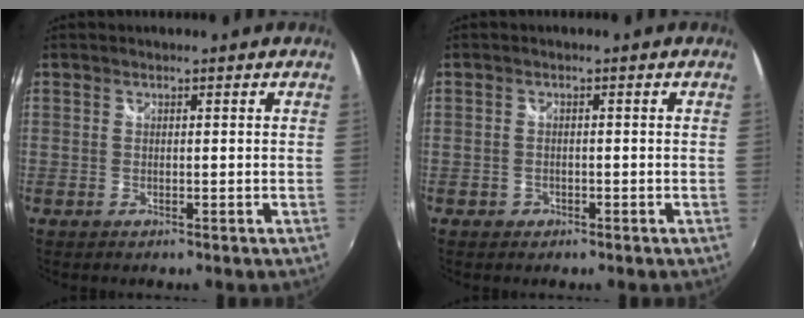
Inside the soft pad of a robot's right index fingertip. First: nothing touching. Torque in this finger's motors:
{"motor_torque": [0.00, 0.00, 0.05, -0.01]}